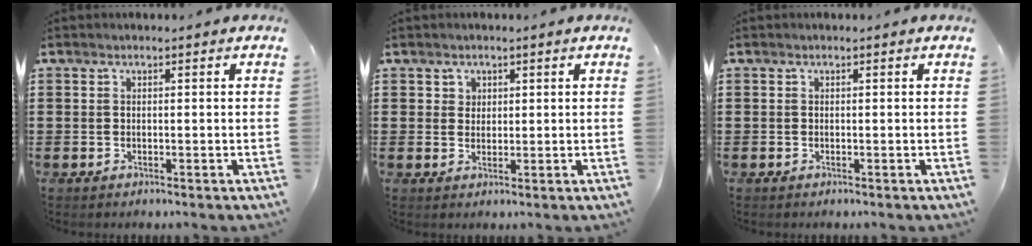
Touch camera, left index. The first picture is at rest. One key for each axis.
{"total": 1.7, "fx": 1.0, "fy": 1.4, "fz": 0.1, "tx": 0.000, "ty": 0.002, "tz": 0.017}
{"total": 0.0}